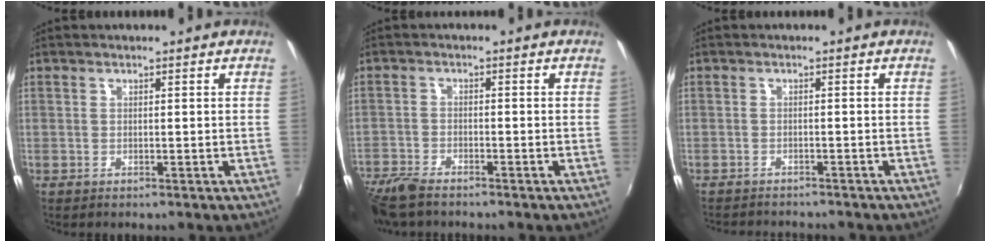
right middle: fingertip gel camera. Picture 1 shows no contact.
{"total": 7.8, "force": [-6.7, 2.0, 3.5], "torque": [-0.100, -0.030, -0.130]}
{"total": 5.5, "force": [-5.2, 1.0, 1.6], "torque": [-0.044, -0.014, -0.078]}